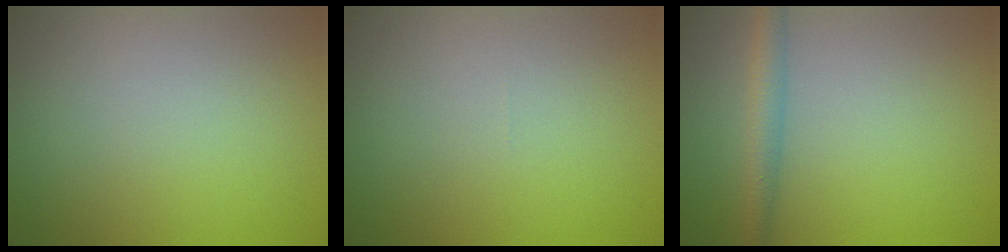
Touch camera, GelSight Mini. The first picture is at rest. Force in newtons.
{"total": 0.0}
{"total": 2.5, "press": 2.5, "slide": 0.1}